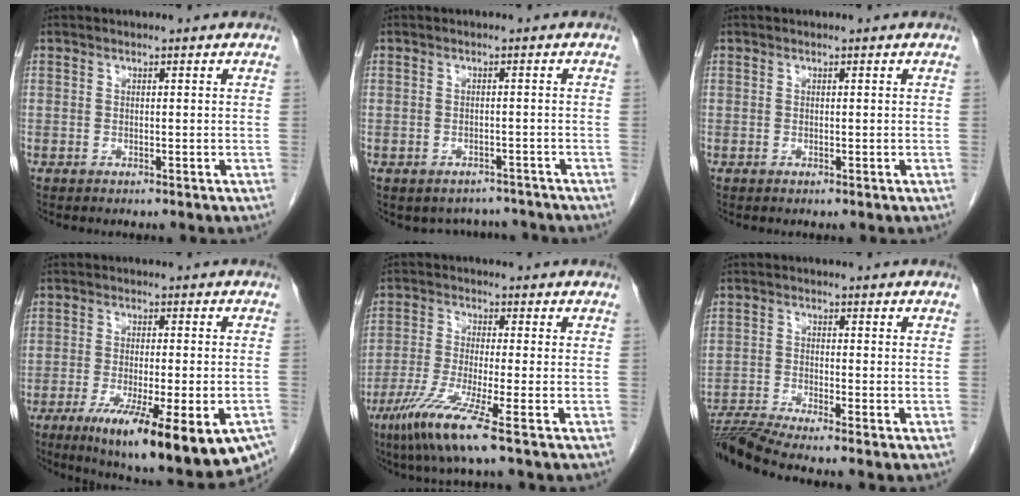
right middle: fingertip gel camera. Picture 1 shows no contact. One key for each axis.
{"total": 4.6, "fx": -4.0, "fy": 2.1, "fz": -0.1, "tx": 0.009, "ty": 0.016, "tz": -0.049}
{"total": 0.0}
{"total": 19.4, "fx": -13.3, "fy": 3.1, "fz": 13.8, "tx": -0.138, "ty": -0.027, "tz": -0.182}
{"total": 8.6, "fx": -4.9, "fy": -0.7, "fz": 7.1, "tx": -0.142, "ty": -0.030, "tz": -0.096}
{"total": 7.8, "fx": -6.9, "fy": -1.9, "fz": 3.2, "tx": -0.059, "ty": -0.011, "tz": -0.123}